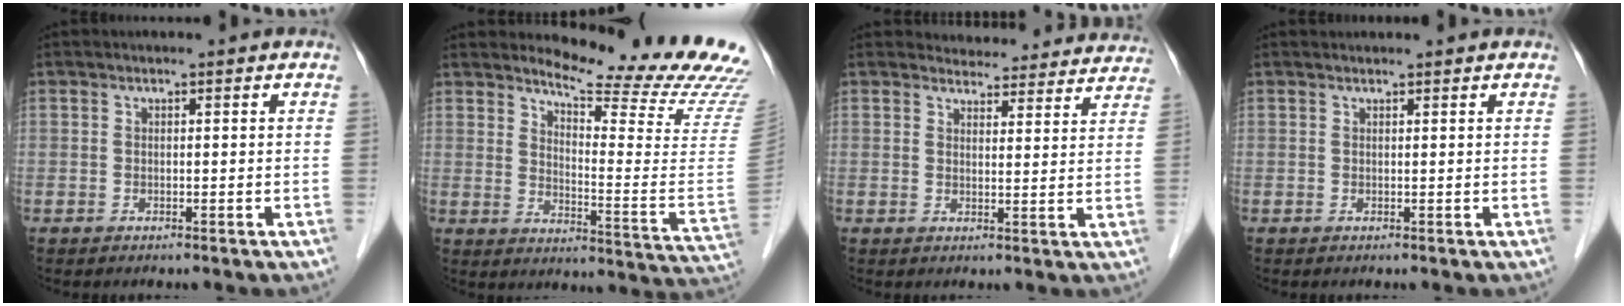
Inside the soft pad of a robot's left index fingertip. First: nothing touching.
{"total": 19.2, "force": [17.8, 0.1, 7.4], "torque": [-0.117, -0.125, 0.213]}
{"total": 14.0, "force": [13.5, 3.5, 1.5], "torque": [0.013, -0.009, 0.139]}
{"total": 1.5, "force": [1.5, 0.0, 0.2], "torque": [-0.007, 0.019, 0.025]}